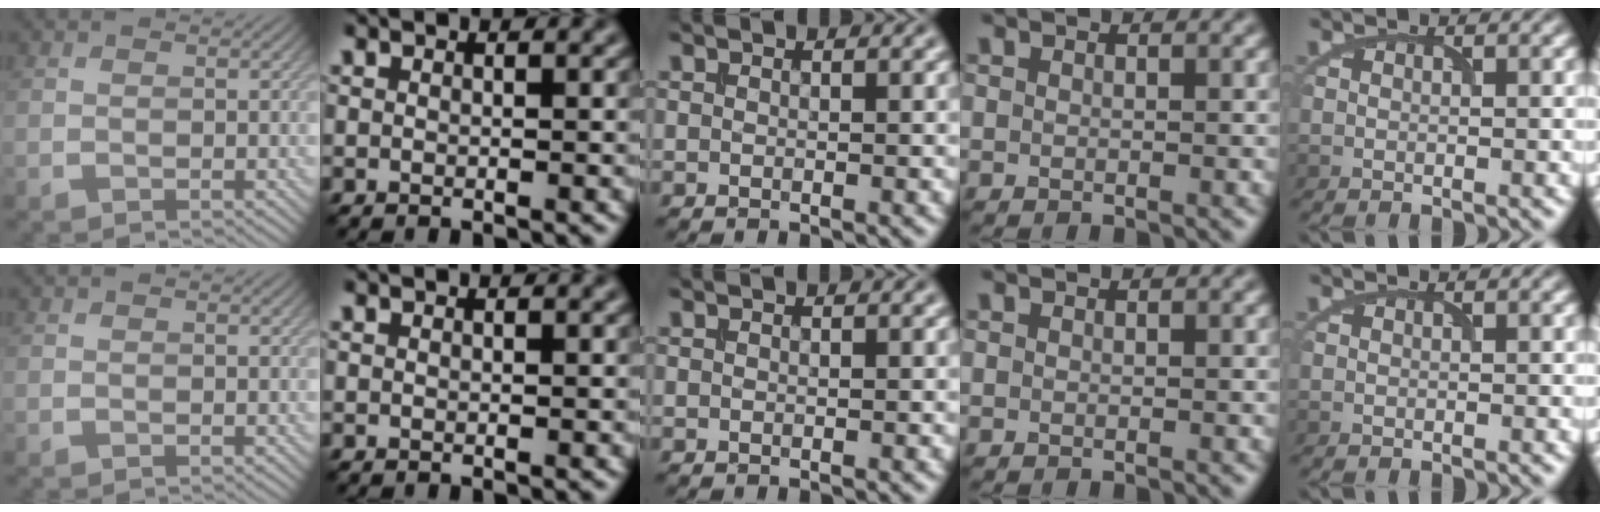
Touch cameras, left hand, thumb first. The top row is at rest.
{}